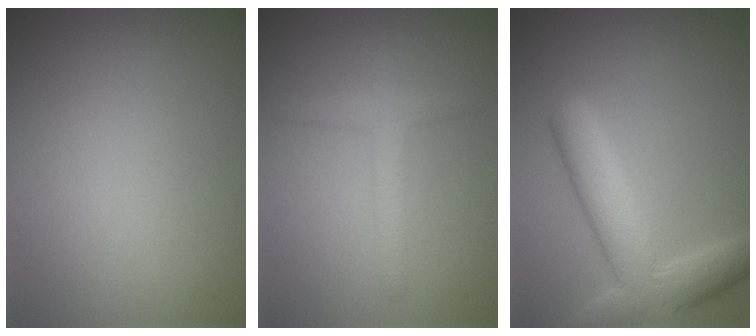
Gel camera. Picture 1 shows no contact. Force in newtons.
{"total": 2.3, "press": 2.3, "slide": 0.1}
{"total": 6.2, "press": 6.2, "slide": 0.4}